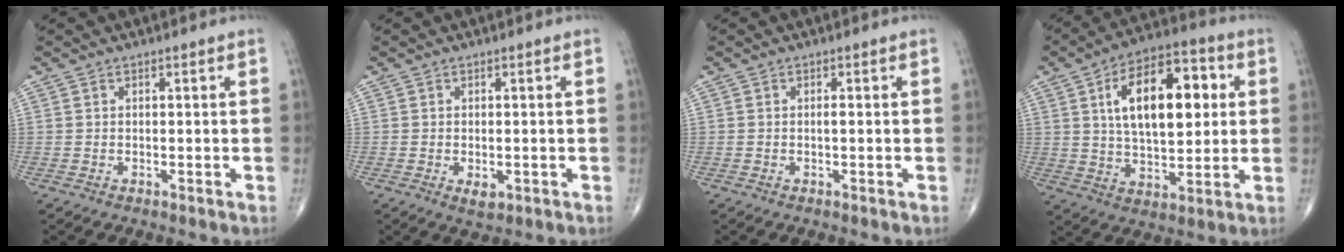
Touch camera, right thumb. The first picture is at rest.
{"total": 2.4, "force": [-0.7, 1.4, 1.8], "torque": [-0.022, -0.002, -0.006]}
{"total": 0.5, "force": [-0.1, 0.1, 0.5], "torque": [-0.011, 0.000, -0.003]}
{"total": 18.6, "force": [4.2, 9.4, 15.5], "torque": [-0.223, 0.008, 0.065]}